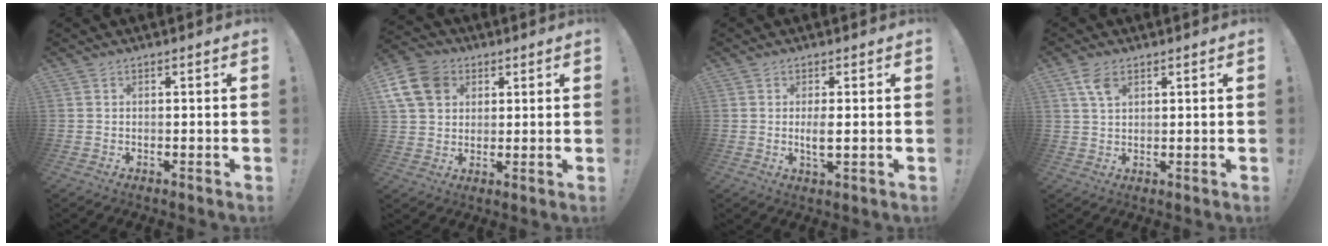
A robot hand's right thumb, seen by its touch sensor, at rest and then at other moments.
{"total": 12.9, "force": [4.7, 10.2, 6.5], "torque": [-0.121, -0.017, 0.097]}
{"total": 3.6, "force": [0.0, 0.9, 3.4], "torque": [-0.059, -0.010, -0.005]}
{"total": 5.2, "force": [2.8, 2.7, 3.5], "torque": [-0.065, -0.006, 0.053]}